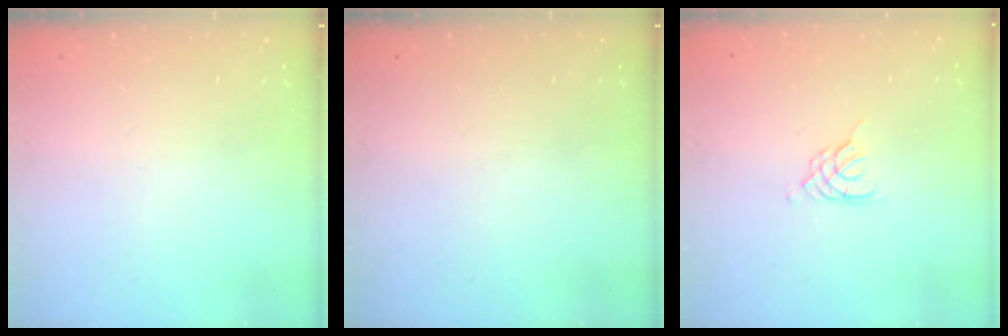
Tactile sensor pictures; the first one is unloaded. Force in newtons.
{"total": 0.0}
{"total": 4.1, "press": 4.1, "slide": 0.6}